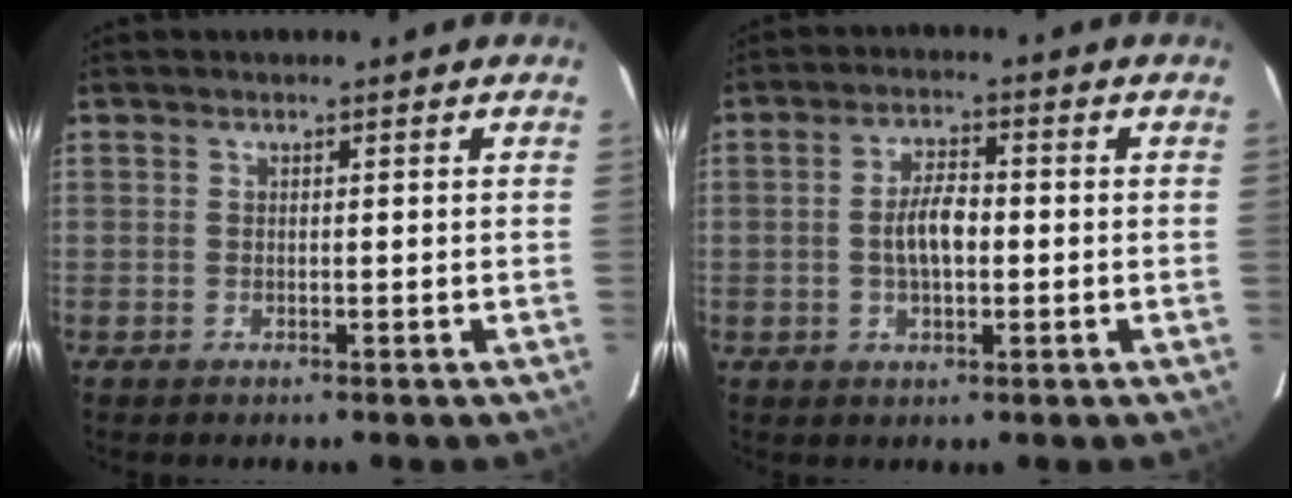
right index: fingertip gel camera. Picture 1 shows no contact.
{"total": 5.7, "force": [-0.5, 2.5, 5.0], "torque": [-0.095, 0.008, -0.005]}